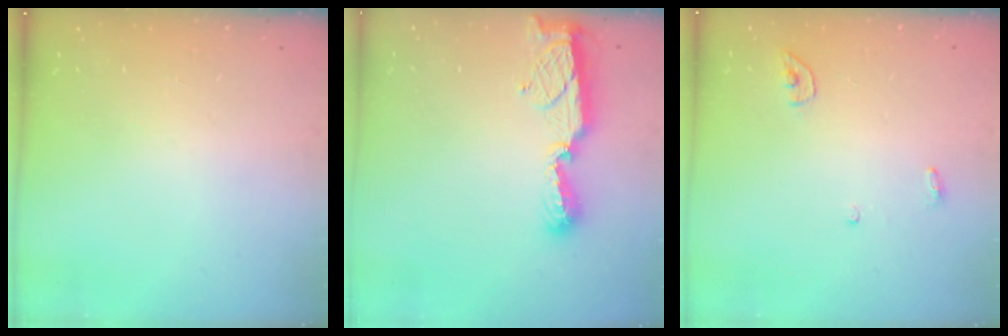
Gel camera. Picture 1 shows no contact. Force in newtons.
{"total": 8.5, "press": 8.4, "slide": 0.2}
{"total": 3.4, "press": 3.4, "slide": 0.3}